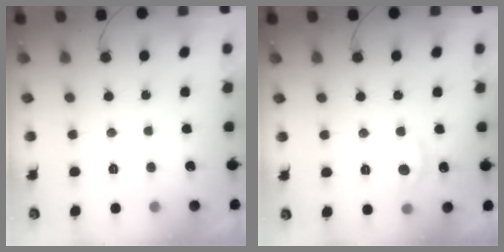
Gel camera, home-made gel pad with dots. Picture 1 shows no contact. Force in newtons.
{"total": 6.1, "press": 6.1, "slide": 0.6}